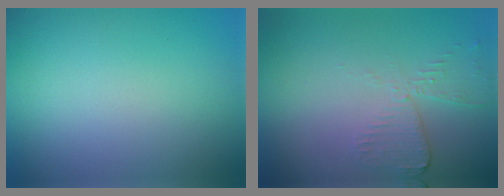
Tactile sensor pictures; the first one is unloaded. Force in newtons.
{"total": 2.5, "press": 2.3, "slide": 1.2}